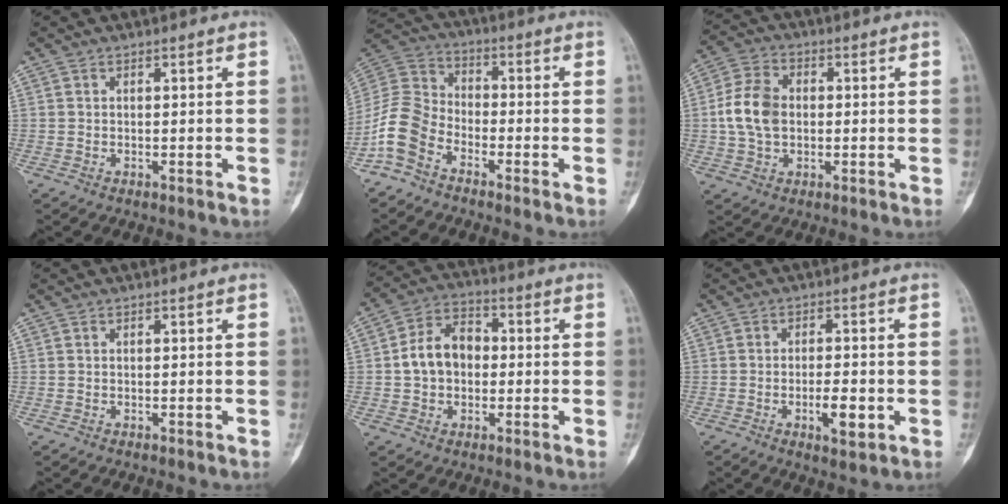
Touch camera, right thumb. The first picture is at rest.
{"total": 9.8, "force": [-5.6, 6.3, 5.0], "torque": [-0.102, 0.044, -0.126]}
{"total": 8.7, "force": [0.0, 6.1, 6.1], "torque": [-0.115, 0.014, -0.004]}
{"total": 0.0}
{"total": 9.6, "force": [-0.2, 7.3, 6.3], "torque": [-0.093, 0.028, -0.012]}
{"total": 5.6, "force": [-1.7, 2.1, 4.9], "torque": [-0.076, 0.001, -0.022]}